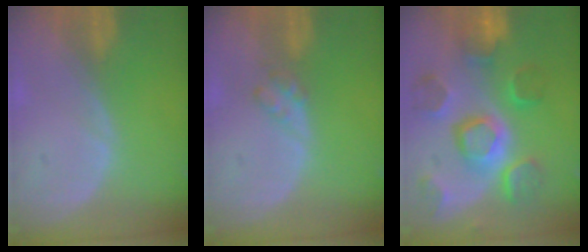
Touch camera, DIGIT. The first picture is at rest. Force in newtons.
{"total": 2.3, "press": 2.2, "slide": 0.3}
{"total": 12.0, "press": 10.3, "slide": 6.1}